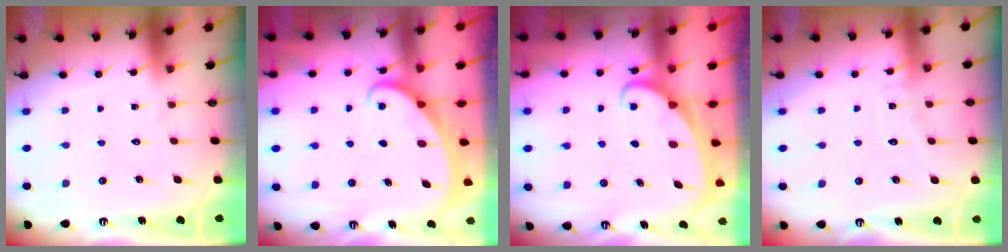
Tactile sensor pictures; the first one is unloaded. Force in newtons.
{"total": 2.1, "press": 2.1, "slide": 0.0}
{"total": 1.9, "press": 1.9, "slide": 0.2}
{"total": 4.8, "press": 4.8, "slide": 0.4}